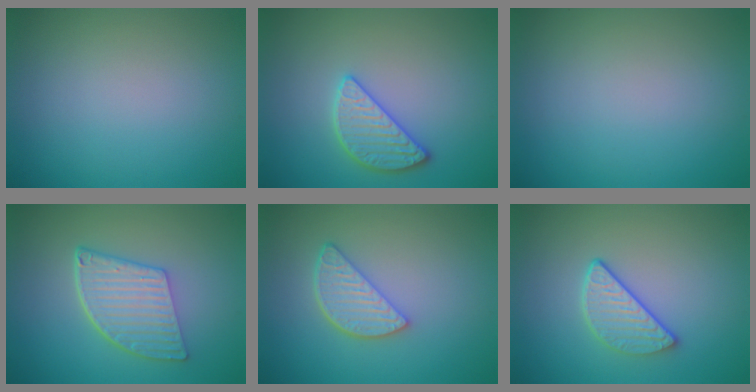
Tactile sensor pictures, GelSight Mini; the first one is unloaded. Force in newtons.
{"total": 2.8, "press": 2.8, "slide": 0.6}
{"total": 0.0}
{"total": 5.8, "press": 4.2, "slide": 3.9}
{"total": 3.5, "press": 2.9, "slide": 2.0}
{"total": 3.1, "press": 2.5, "slide": 1.7}